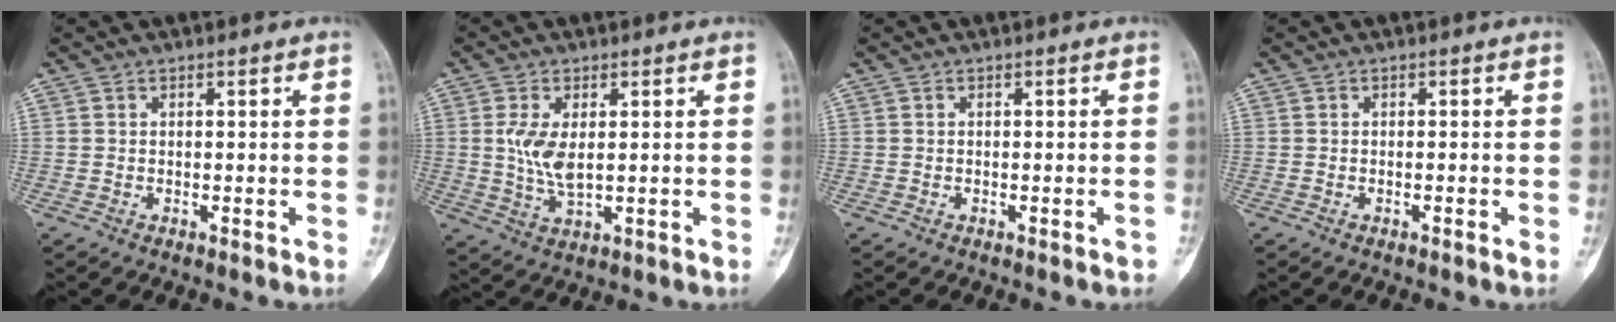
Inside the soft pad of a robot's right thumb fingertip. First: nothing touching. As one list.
[{"total": 6.2, "force": [0.8, 2.9, 5.4], "torque": [-0.109, -0.010, 0.021]}, {"total": 0.8, "force": [-0.6, 0.3, 0.5], "torque": [-0.006, 0.007, -0.004]}, {"total": 0.7, "force": [-0.3, 0.1, 0.6], "torque": [-0.011, 0.003, -0.003]}]